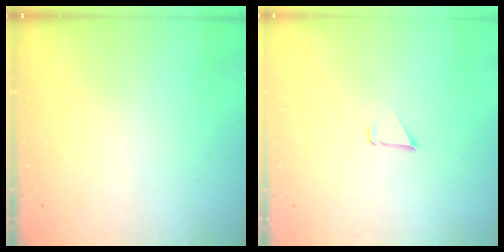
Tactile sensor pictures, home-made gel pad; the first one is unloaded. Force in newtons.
{"total": 2.5, "press": 2.5, "slide": 0.1}